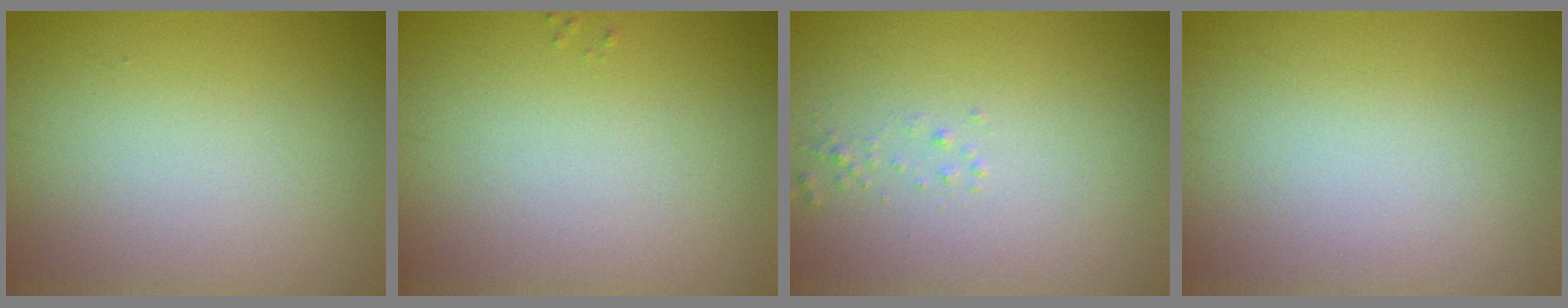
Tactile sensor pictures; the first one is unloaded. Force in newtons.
{"total": 0.0}
{"total": 0.7, "press": 0.6, "slide": 0.1}
{"total": 0.0}